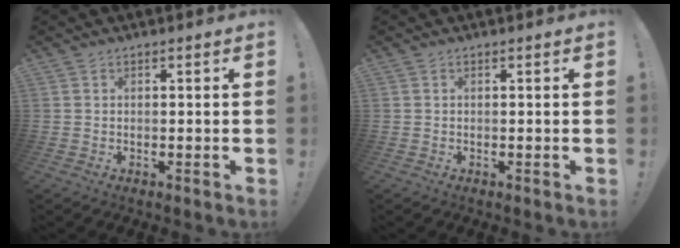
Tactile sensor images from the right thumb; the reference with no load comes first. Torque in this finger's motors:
{"motor_torque": [0.00, 0.00, 0.00, 0.00, 0.01]}